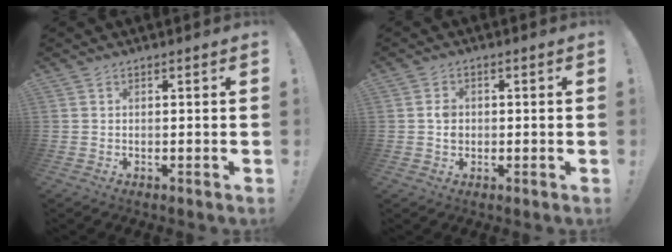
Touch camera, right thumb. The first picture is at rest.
{"total": 3.5, "force": [-0.3, 2.9, 1.9], "torque": [-0.016, 0.001, -0.008]}